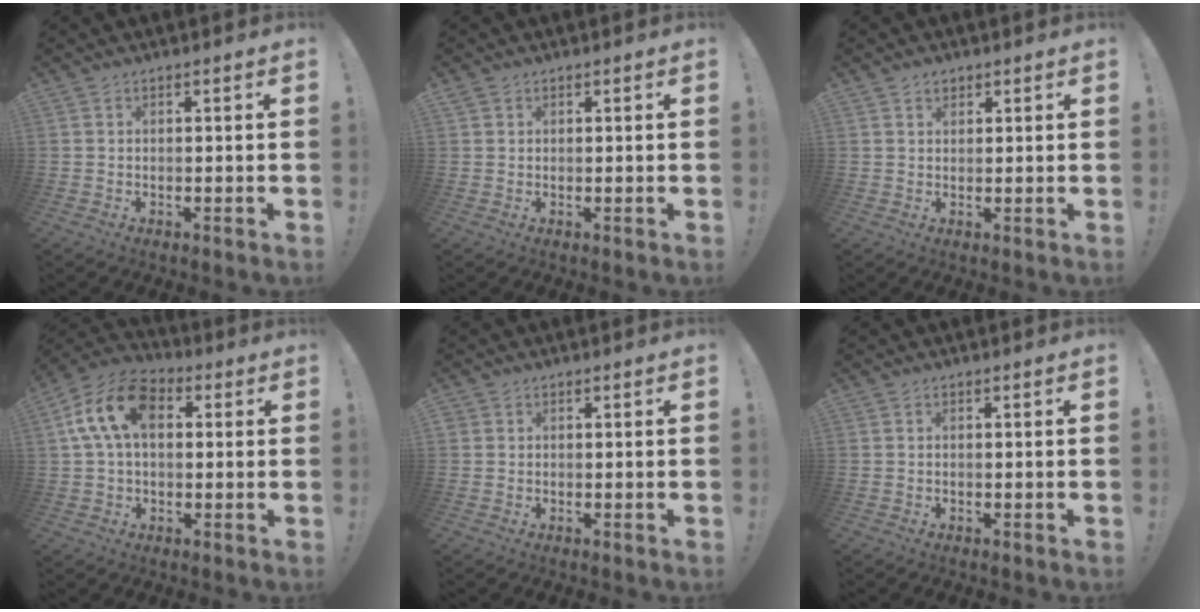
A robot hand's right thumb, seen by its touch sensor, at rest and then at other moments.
{"total": 1.1, "force": [0.8, 0.8, 0.2], "torque": [0.004, -0.003, 0.013]}
{"total": 1.9, "force": [1.2, 1.4, 0.5], "torque": [-0.003, -0.003, 0.021]}
{"total": 15.1, "force": [3.7, 9.5, 11.1], "torque": [-0.209, 0.010, 0.067]}
{"total": 1.0, "force": [0.4, 1.0, 0.1], "torque": [-0.002, 0.002, 0.007]}
{"total": 0.0}